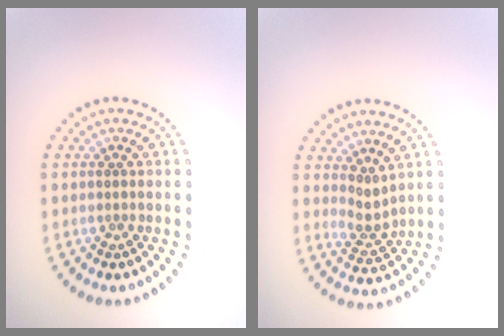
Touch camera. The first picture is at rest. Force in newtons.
{"total": 2.0, "press": 1.3, "slide": 1.5}